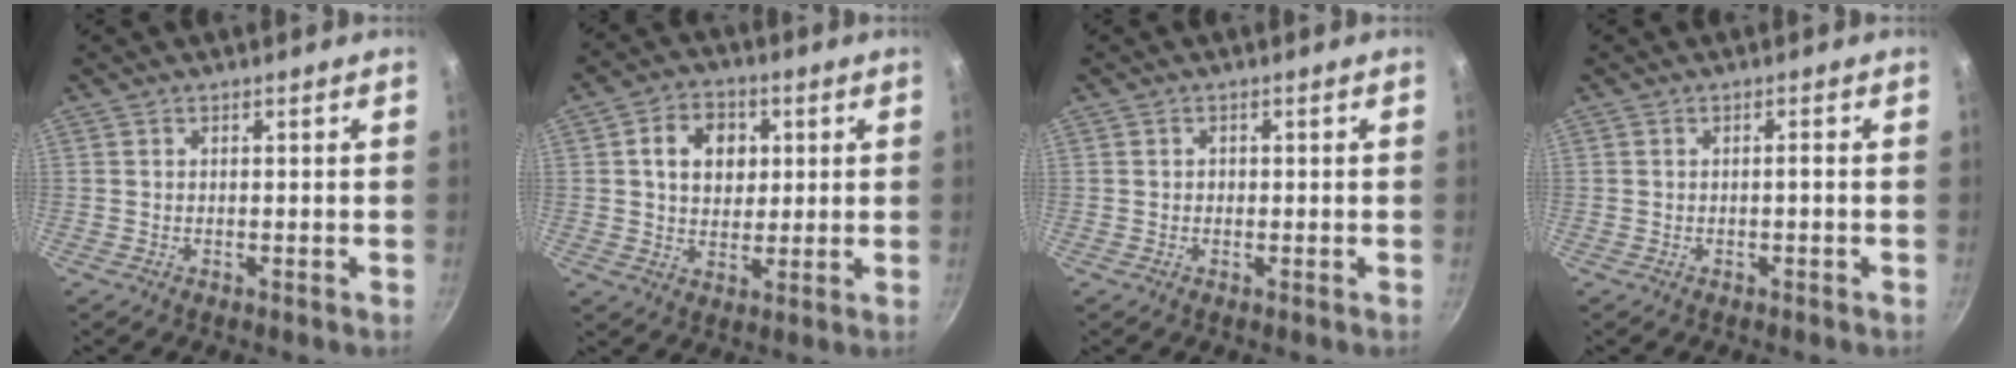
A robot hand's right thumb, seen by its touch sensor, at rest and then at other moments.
{"total": 9.2, "force": [2.2, 7.1, 5.4], "torque": [-0.061, 0.003, 0.030]}
{"total": 0.7, "force": [-0.1, 0.7, 0.2], "torque": [0.000, 0.003, -0.001]}
{"total": 0.8, "force": [-0.3, 0.2, 0.7], "torque": [-0.020, 0.007, -0.004]}